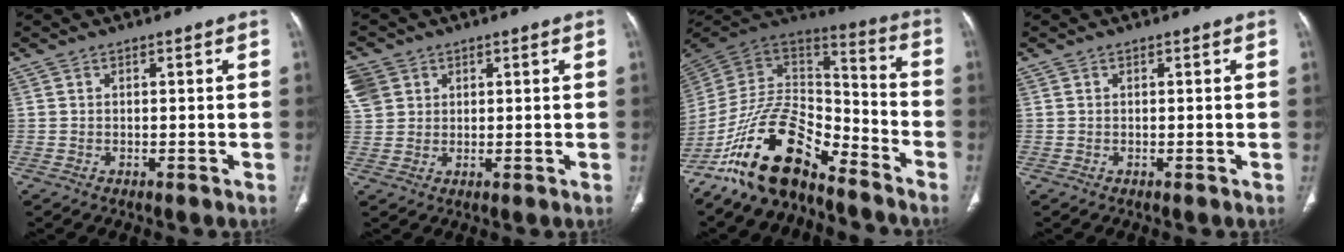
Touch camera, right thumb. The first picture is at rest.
{"total": 10.8, "force": [4.7, 8.7, 4.4], "torque": [-0.123, 0.015, 0.097]}
{"total": 19.0, "force": [-13.4, 8.0, 10.8], "torque": [-0.167, 0.100, -0.247]}
{"total": 0.0}